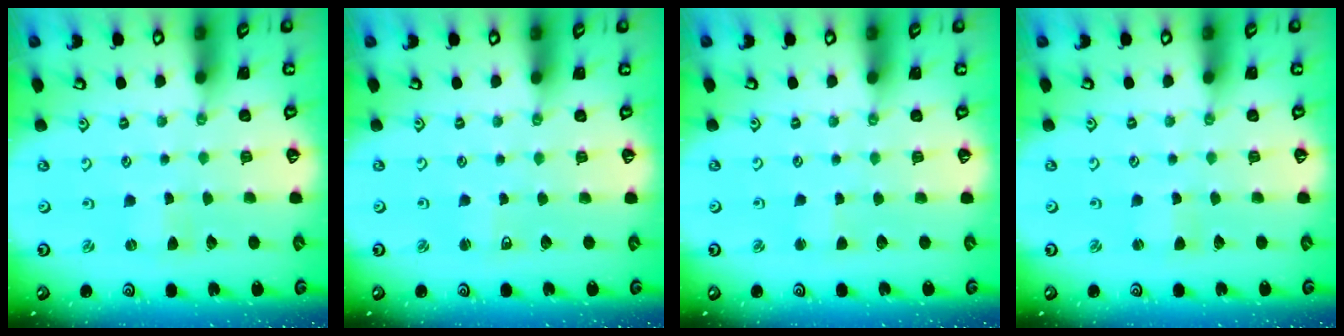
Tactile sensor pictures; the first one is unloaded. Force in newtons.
{"total": 2.4, "press": 2.4, "slide": 0.3}
{"total": 1.8, "press": 1.8, "slide": 0.2}
{"total": 0.7, "press": 0.7, "slide": 0.2}